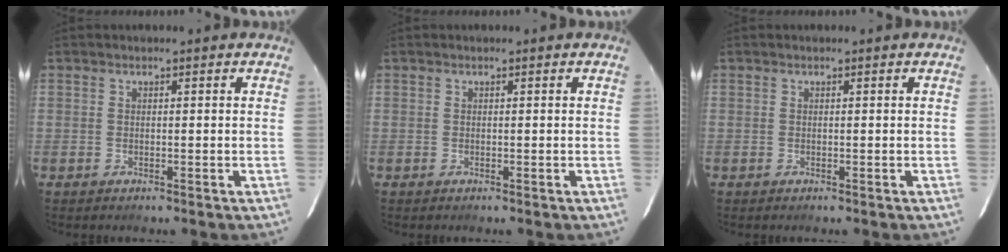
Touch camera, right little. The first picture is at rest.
{"total": 0.0}
{"total": 0.0}